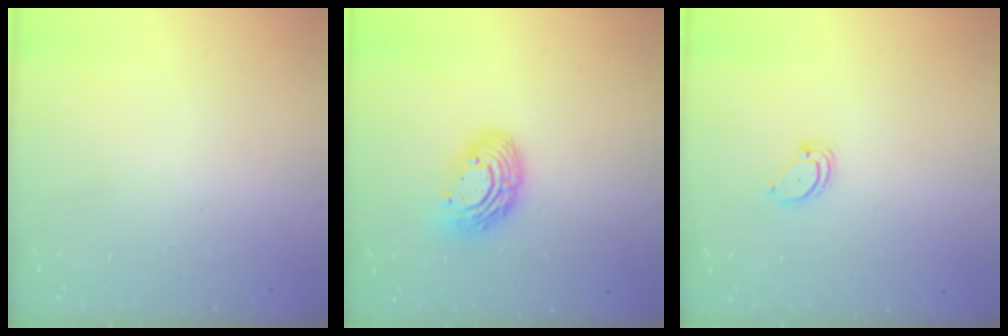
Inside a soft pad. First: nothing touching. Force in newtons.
{"total": 11.3, "press": 11.2, "slide": 1.1}
{"total": 2.9, "press": 2.9, "slide": 0.2}